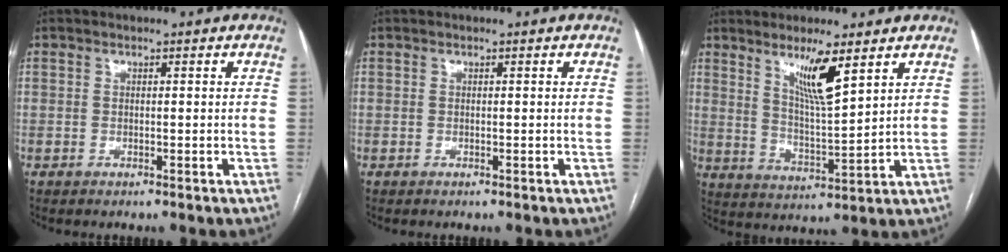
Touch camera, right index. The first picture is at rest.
{"total": 0.0}
{"total": 8.0, "force": [4.8, 0.3, 6.3], "torque": [-0.116, -0.016, 0.091]}